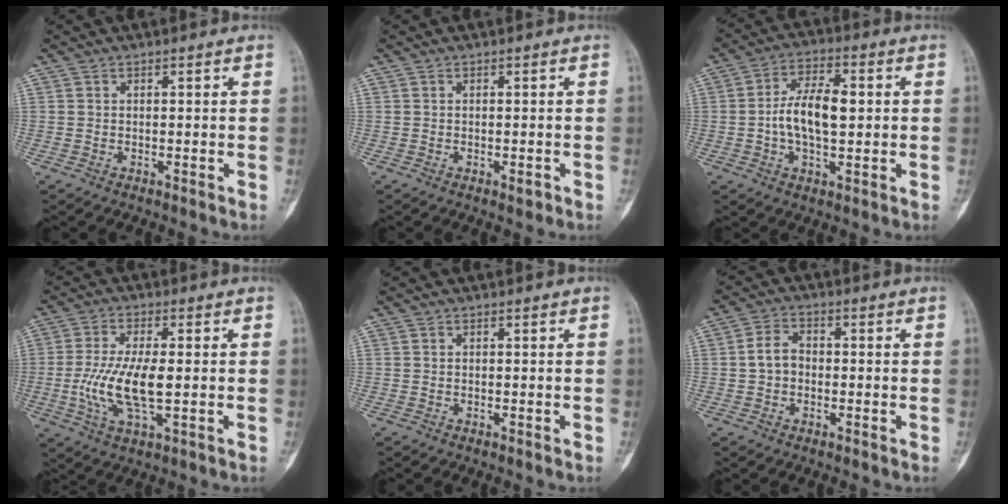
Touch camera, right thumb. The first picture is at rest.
{"total": 1.1, "force": [-0.5, 0.5, 0.9], "torque": [-0.011, -0.001, -0.006]}
{"total": 10.3, "force": [0.2, 5.3, 8.8], "torque": [-0.155, 0.014, 0.000]}
{"total": 10.6, "force": [-0.8, 3.8, 9.9], "torque": [-0.216, -0.004, -0.014]}
{"total": 0.0}
{"total": 4.6, "force": [-0.4, 3.5, 3.0], "torque": [-0.045, 0.018, -0.015]}